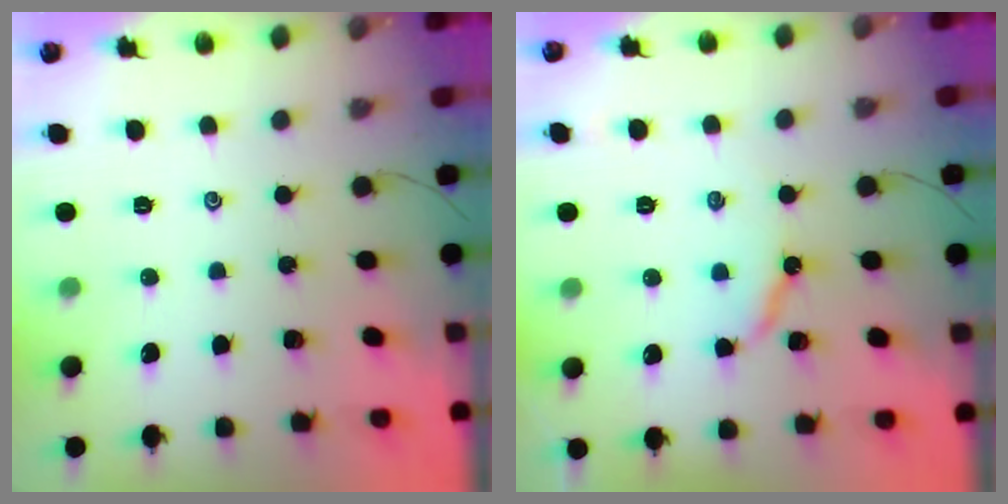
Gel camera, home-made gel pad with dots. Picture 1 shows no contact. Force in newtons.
{"total": 6.5, "press": 6.4, "slide": 0.7}